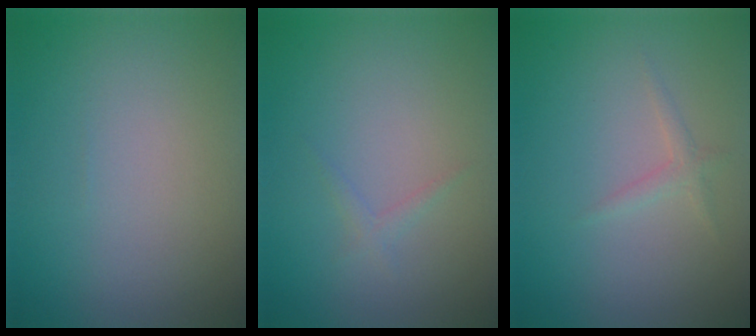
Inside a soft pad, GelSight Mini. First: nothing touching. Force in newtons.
{"total": 0.7, "press": 0.7, "slide": 0.0}
{"total": 1.1, "press": 1.1, "slide": 0.0}